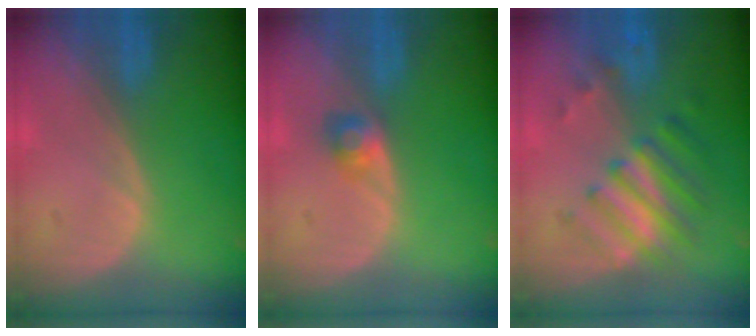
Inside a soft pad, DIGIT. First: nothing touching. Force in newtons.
{"total": 2.4, "press": 2.3, "slide": 0.9}
{"total": 7.8, "press": 6.9, "slide": 3.6}